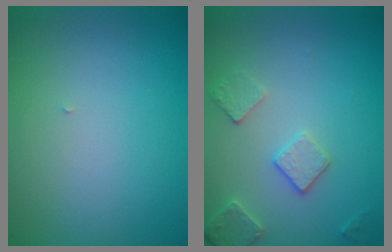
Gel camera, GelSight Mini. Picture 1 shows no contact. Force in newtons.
{"total": 2.7, "press": 2.7, "slide": 0.7}